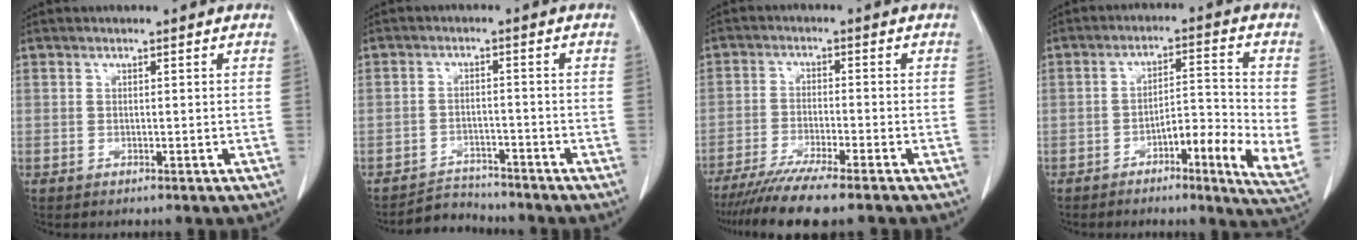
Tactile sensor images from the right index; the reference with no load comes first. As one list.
[{"total": 4.1, "force": [-3.8, 0.8, -1.1], "torque": [0.018, 0.000, -0.064]}, {"total": 10.0, "force": [-8.3, -0.3, 5.6], "torque": [-0.084, -0.028, -0.136]}, {"total": 8.3, "force": [-1.9, -0.2, 8.1], "torque": [-0.136, -0.008, -0.035]}]